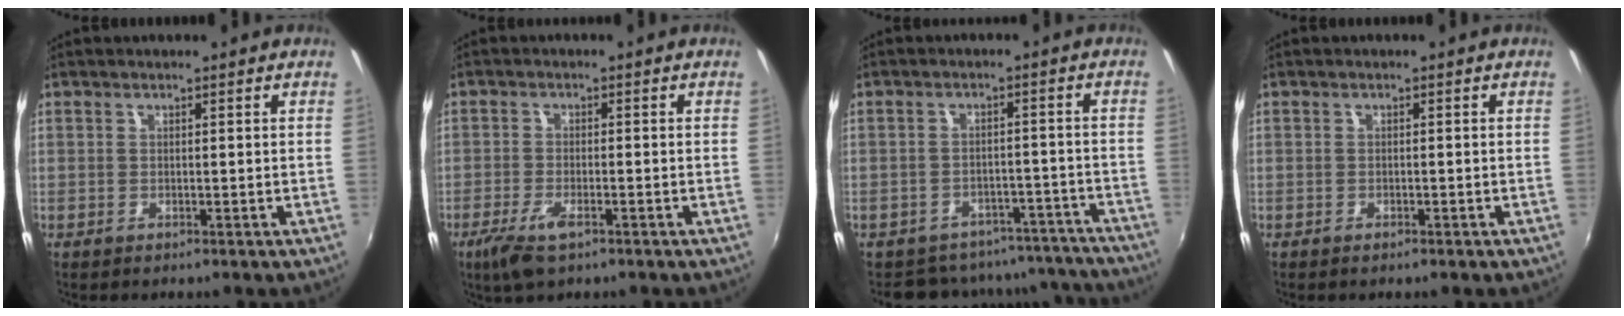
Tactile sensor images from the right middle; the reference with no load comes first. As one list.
[{"total": 4.3, "force": [-2.5, 1.6, 3.1], "torque": [-0.072, -0.012, -0.045]}, {"total": 16.2, "force": [-14.6, 6.2, 3.1], "torque": [-0.061, 0.035, -0.170]}, {"total": 1.0, "force": [-0.8, 0.3, 0.4], "torque": [-0.010, -0.004, -0.014]}]